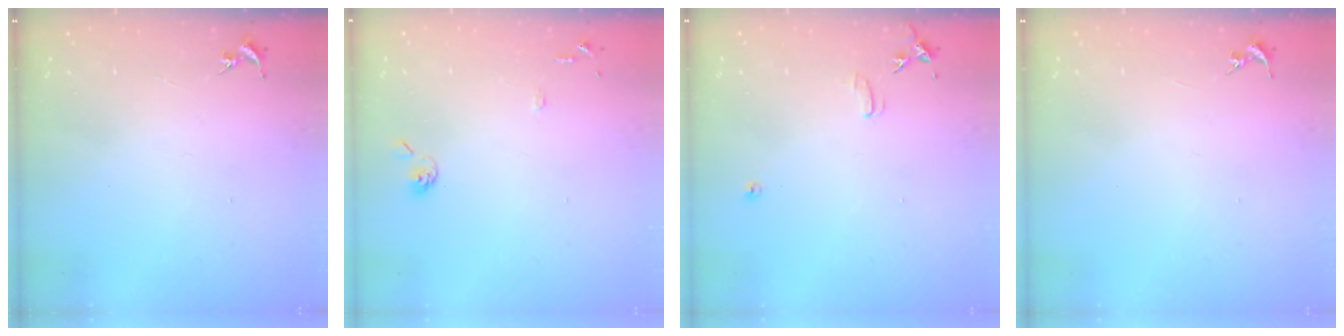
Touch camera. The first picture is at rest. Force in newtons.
{"total": 7.0, "press": 7.0, "slide": 0.7}
{"total": 7.0, "press": 7.0, "slide": 0.6}
{"total": 0.0}